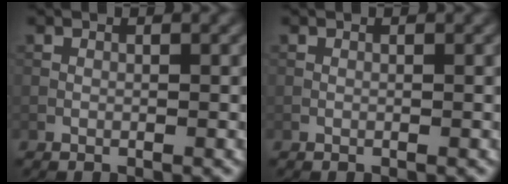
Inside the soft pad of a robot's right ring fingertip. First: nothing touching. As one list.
[{"total": 0.0}]